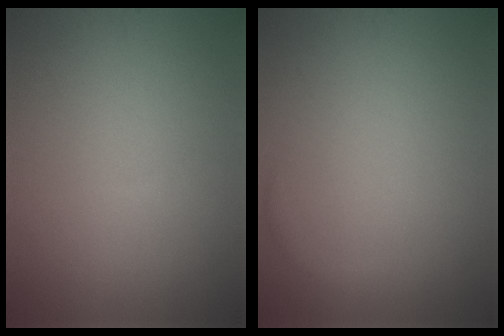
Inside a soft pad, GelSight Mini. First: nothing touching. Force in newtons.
{"total": 0.8, "press": 0.8, "slide": 0.1}